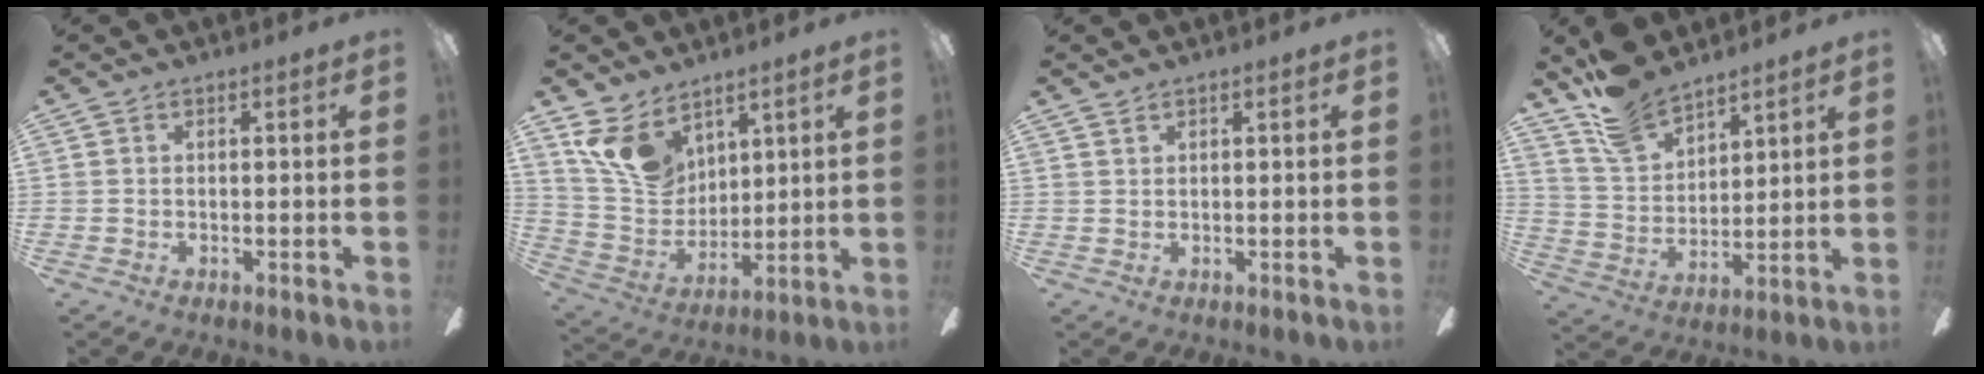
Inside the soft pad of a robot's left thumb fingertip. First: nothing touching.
{"total": 12.5, "force": [8.1, 8.1, 5.1], "torque": [-0.116, -0.030, 0.166]}
{"total": 0.6, "force": [0.6, 0.1, 0.1], "torque": [-0.002, 0.000, 0.012]}
{"total": 11.4, "force": [9.6, 5.2, 3.5], "torque": [-0.091, -0.053, 0.188]}